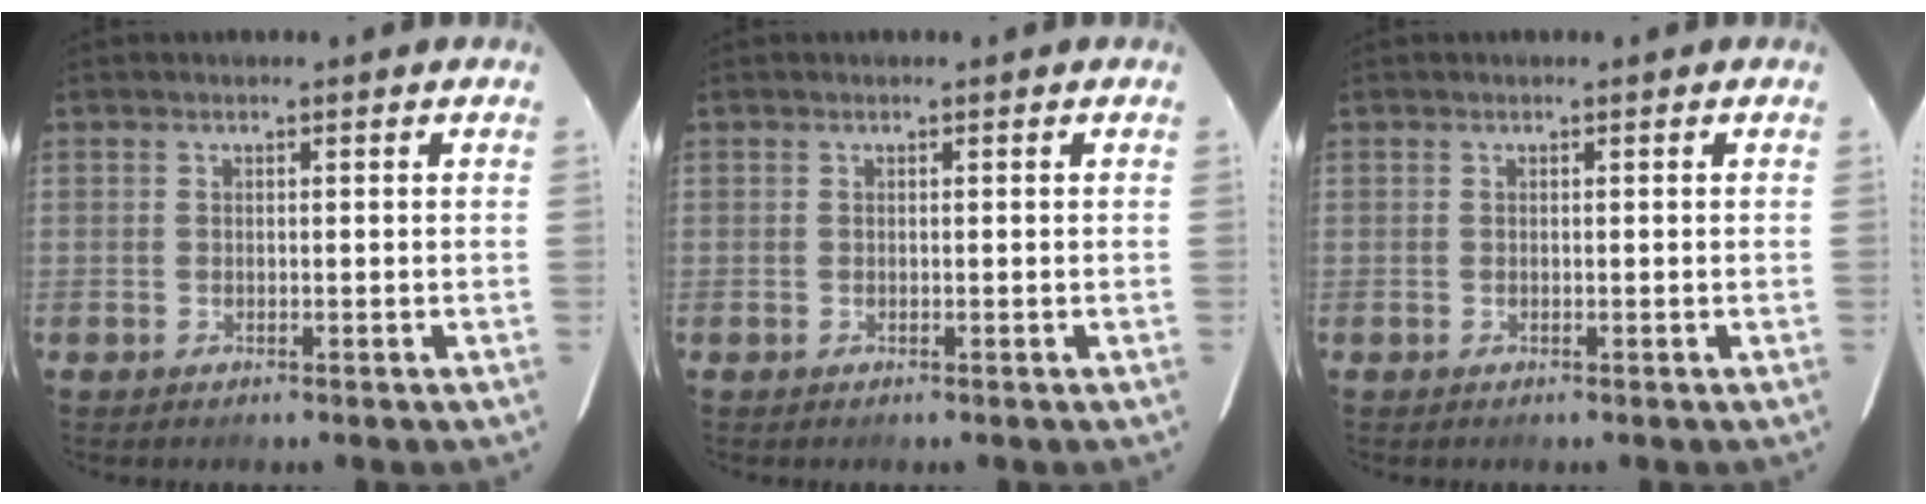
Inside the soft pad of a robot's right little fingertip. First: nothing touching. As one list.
[{"total": 0.0}, {"total": 0.0}]